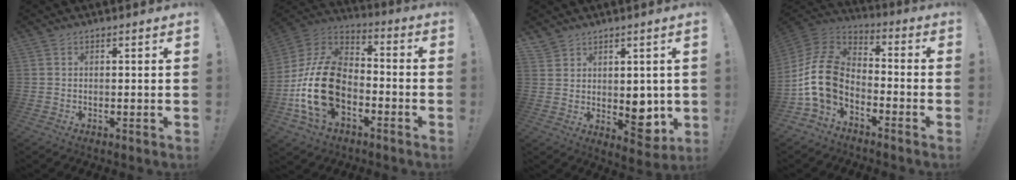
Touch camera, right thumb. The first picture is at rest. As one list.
[{"total": 22.0, "force": [-6.0, 14.4, 15.6], "torque": [-0.306, 0.038, -0.090]}, {"total": 7.9, "force": [1.1, 6.4, 4.5], "torque": [-0.035, -0.020, 0.033]}, {"total": 14.9, "force": [-4.5, 10.1, 10.0], "torque": [-0.195, 0.023, -0.074]}]